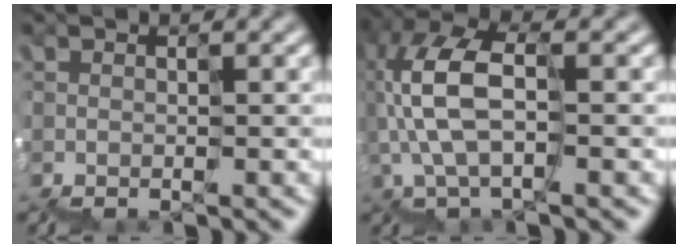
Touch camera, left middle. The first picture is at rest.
{"total": 5.7, "force": [1.0, 2.4, 5.1], "torque": [-0.141, 0.033, 0.013]}